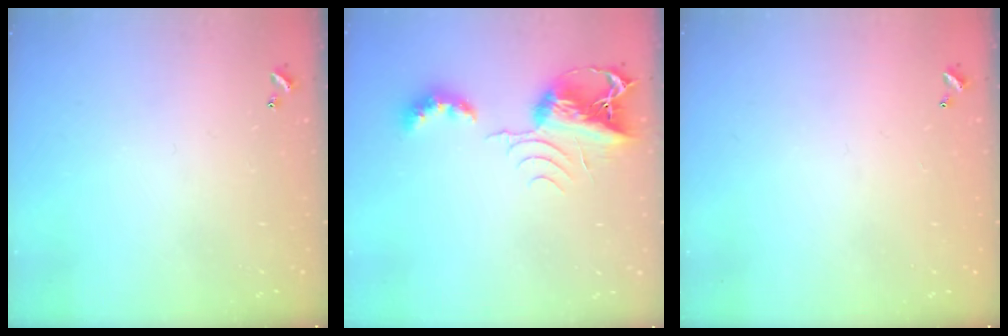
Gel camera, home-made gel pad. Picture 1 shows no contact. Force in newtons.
{"total": 8.0, "press": 8.0, "slide": 1.0}
{"total": 2.9, "press": 2.9, "slide": 0.1}